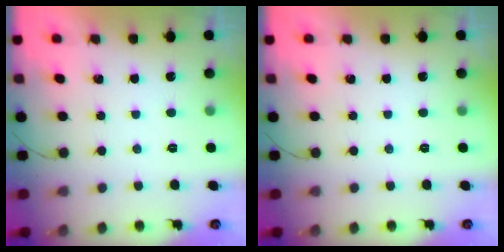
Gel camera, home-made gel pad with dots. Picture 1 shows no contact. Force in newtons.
{"total": 0.0}